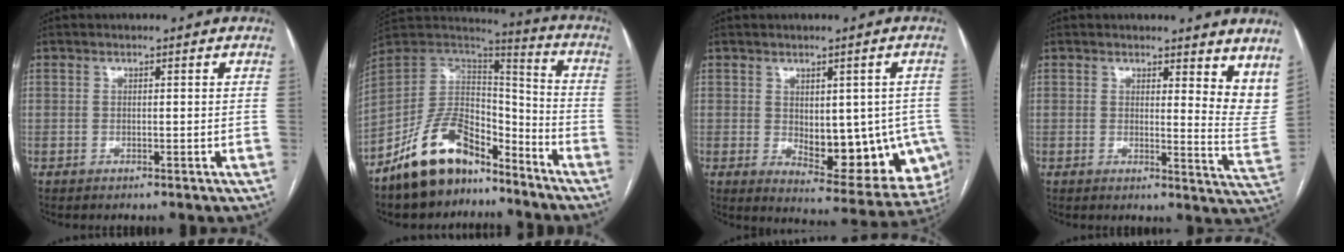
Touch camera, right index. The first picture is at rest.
{"total": 15.5, "force": [-11.4, 7.3, 7.7], "torque": [-0.143, 0.039, -0.205]}
{"total": 14.3, "force": [-2.2, 6.8, 12.4], "torque": [-0.132, 0.001, -0.009]}
{"total": 8.5, "force": [6.9, 2.3, 4.3], "torque": [-0.032, -0.042, 0.062]}